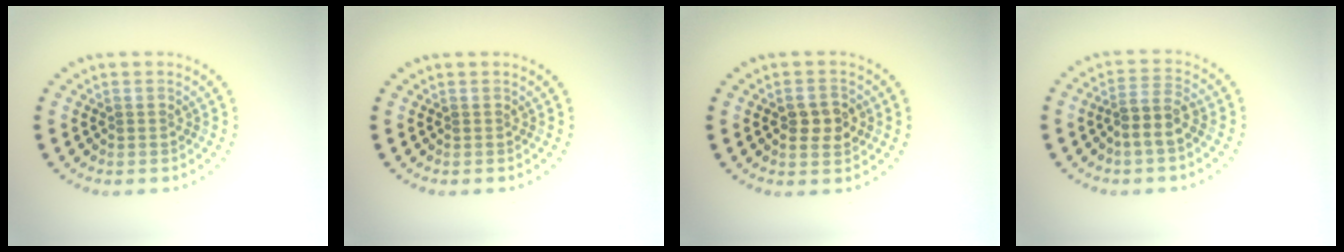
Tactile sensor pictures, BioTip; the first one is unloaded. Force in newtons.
{"total": 0.0}
{"total": 2.6, "press": 2.6, "slide": 0.0}
{"total": 2.6, "press": 2.2, "slide": 1.4}